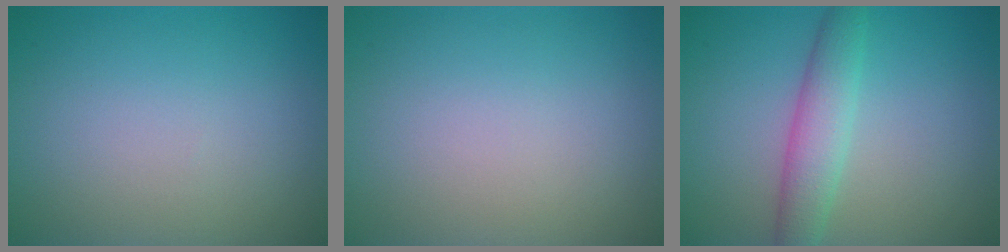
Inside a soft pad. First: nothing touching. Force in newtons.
{"total": 0.0}
{"total": 3.5, "press": 3.5, "slide": 0.0}